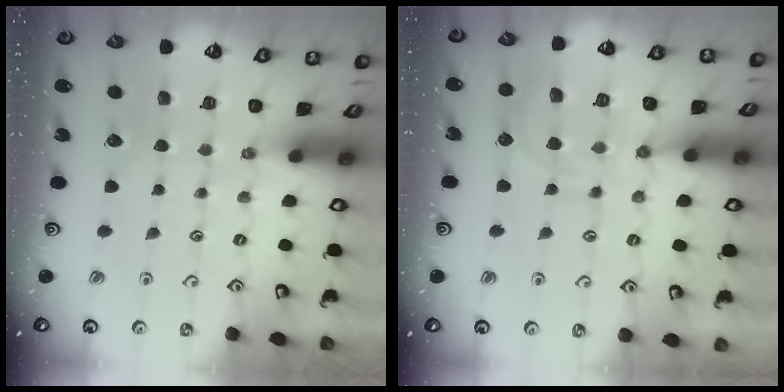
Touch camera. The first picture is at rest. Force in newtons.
{"total": 11.8, "press": 11.8, "slide": 1.1}